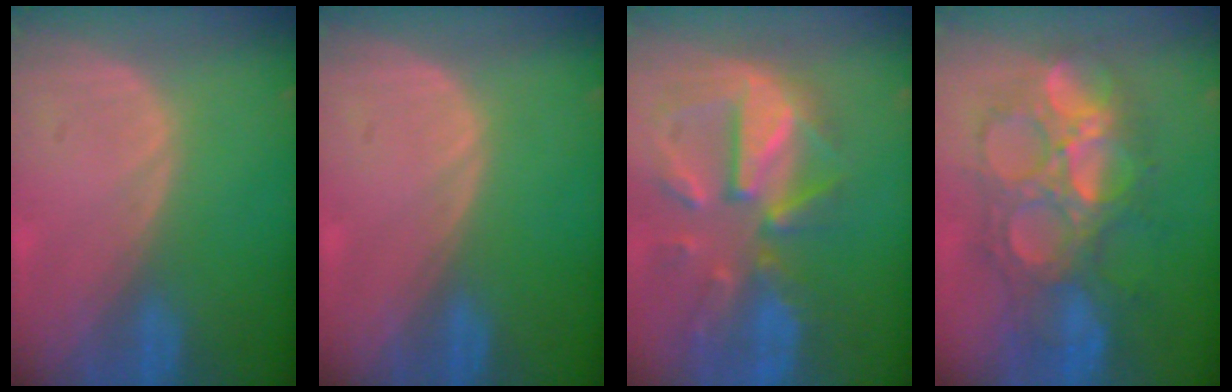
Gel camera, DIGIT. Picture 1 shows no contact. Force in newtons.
{"total": 0.0}
{"total": 11.9, "press": 10.4, "slide": 5.8}
{"total": 10.8, "press": 10.8, "slide": 0.9}